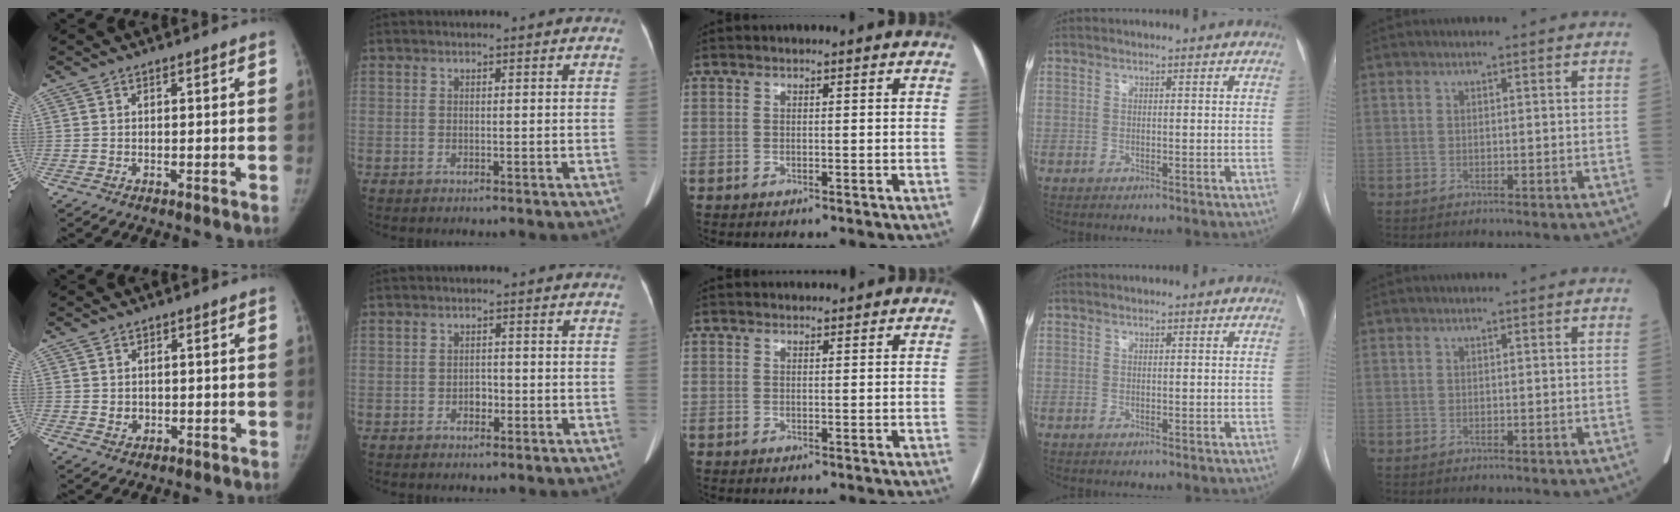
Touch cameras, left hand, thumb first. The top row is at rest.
{"thumb": {"total": 1.9, "force": [0.3, 1.7, 0.8], "torque": [-0.010, -0.003, 0.014]}, "index": {"total": 1.3, "force": [-1.0, 0.7, 0.5], "torque": [-0.001, -0.004, -0.013]}, "middle": {"total": 2.7, "force": [2.6, 0.6, 0.4], "torque": [-0.006, 0.024, 0.038]}}